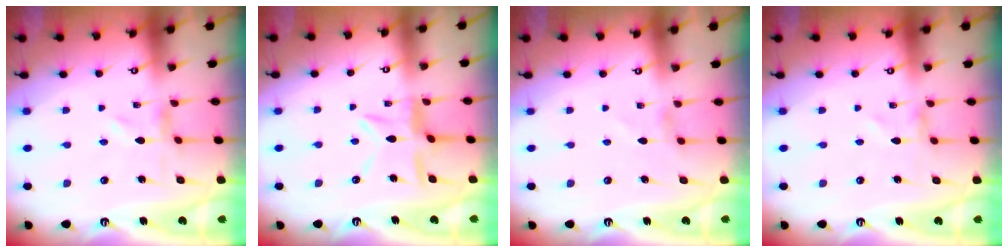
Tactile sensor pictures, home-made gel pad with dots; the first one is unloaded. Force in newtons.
{"total": 9.8, "press": 9.8, "slide": 0.8}
{"total": 2.5, "press": 2.5, "slide": 0.4}
{"total": 0.7, "press": 0.7, "slide": 0.1}